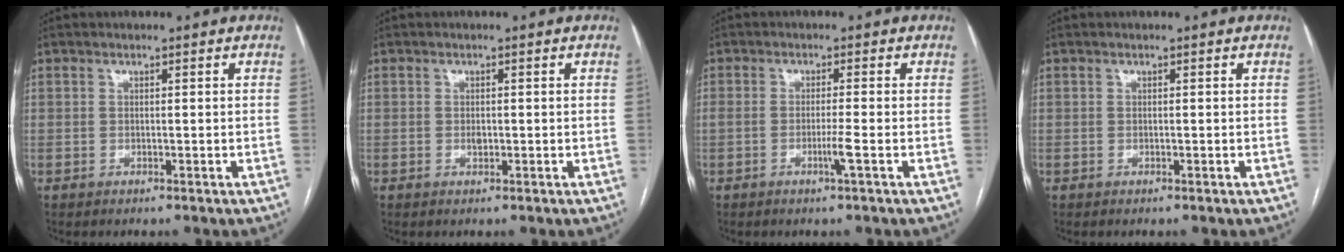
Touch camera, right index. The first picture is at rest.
{"total": 0.9, "force": [-0.1, 0.5, 0.7], "torque": [-0.013, 0.000, -0.001]}
{"total": 2.4, "force": [-1.0, -0.5, 2.2], "torque": [-0.041, -0.005, -0.018]}
{"total": 0.0}